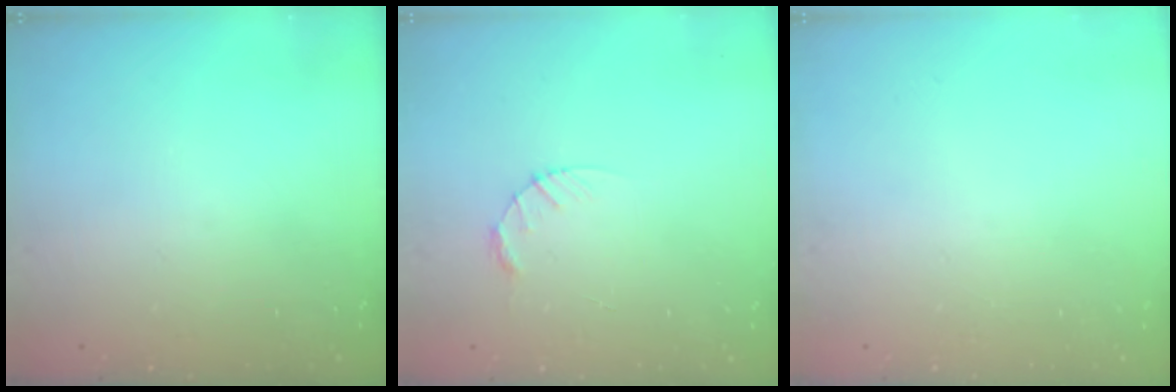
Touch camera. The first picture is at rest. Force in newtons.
{"total": 3.4, "press": 3.4, "slide": 0.4}
{"total": 0.0}